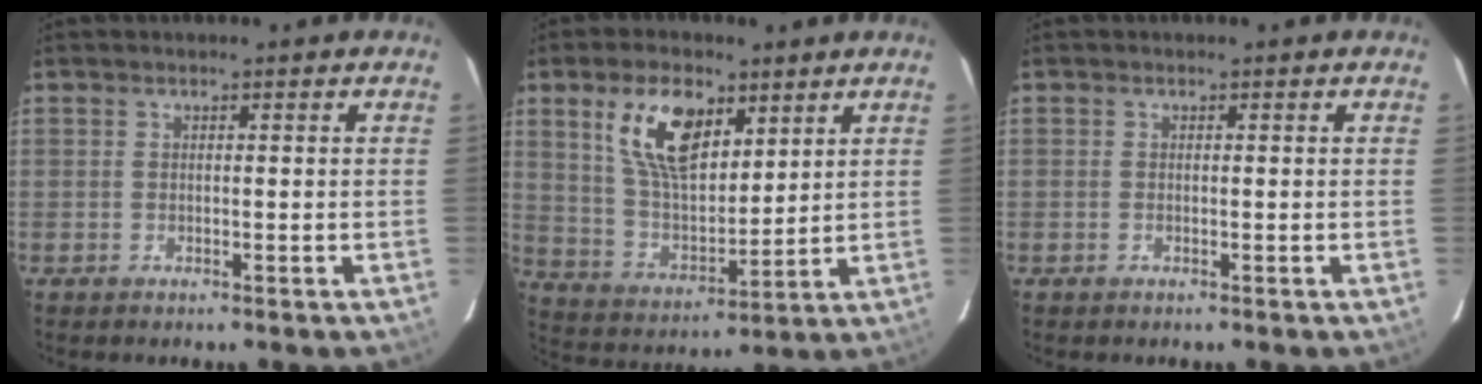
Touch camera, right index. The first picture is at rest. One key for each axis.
{"total": 14.0, "fx": 6.9, "fy": 7.1, "fz": 10.0, "tx": -0.180, "ty": 0.010, "tz": 0.141}
{"total": 0.0}